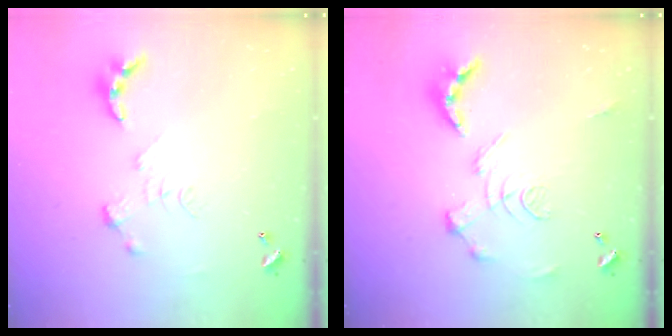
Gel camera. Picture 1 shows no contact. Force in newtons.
{"total": 2.9, "press": 2.3, "slide": 1.7}